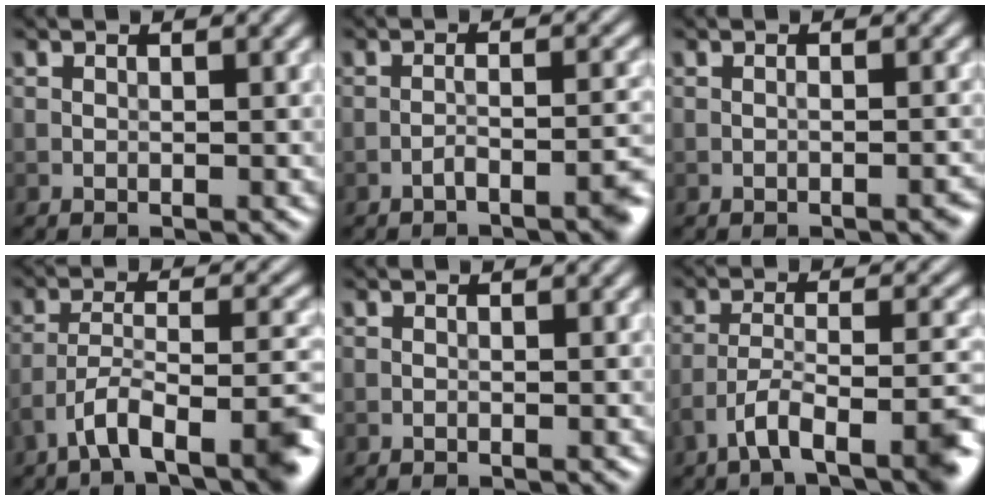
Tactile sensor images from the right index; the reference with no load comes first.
{"total": 3.0, "force": [-2.1, 0.6, 2.1], "torque": [-0.029, 0.009, -0.039]}
{"total": 1.0, "force": [-0.6, 0.2, 0.7], "torque": [-0.011, 0.002, -0.008]}
{"total": 8.0, "force": [-5.0, 2.3, 5.7], "torque": [-0.089, 0.003, -0.086]}
{"total": 0.0}
{"total": 7.3, "force": [-4.8, 1.8, 5.2], "torque": [-0.084, 0.001, -0.082]}